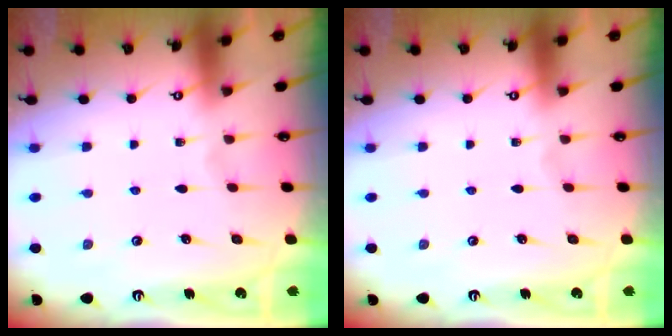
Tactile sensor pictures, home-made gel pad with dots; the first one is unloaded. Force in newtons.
{"total": 0.0}